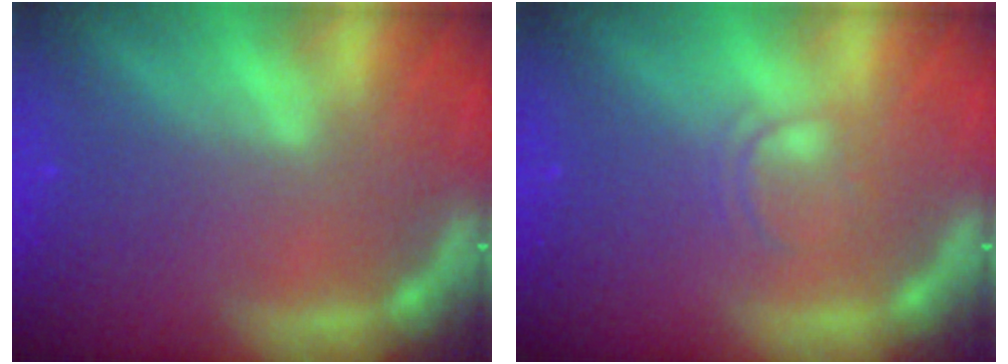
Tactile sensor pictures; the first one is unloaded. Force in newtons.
{"total": 2.0}